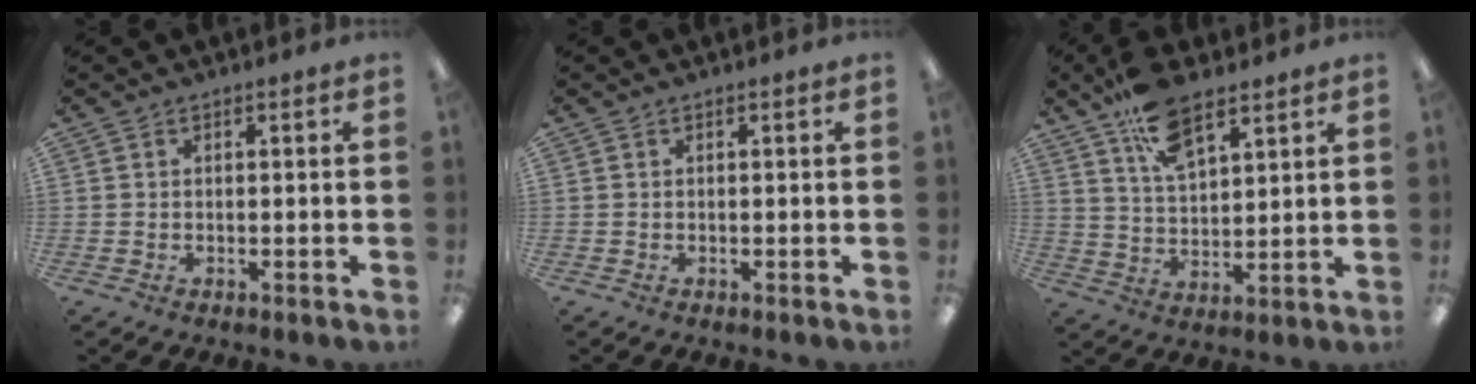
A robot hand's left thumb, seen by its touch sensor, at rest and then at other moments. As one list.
[{"total": 0.0}, {"total": 12.2, "force": [8.4, 5.3, 7.0], "torque": [-0.124, -0.036, 0.153]}]